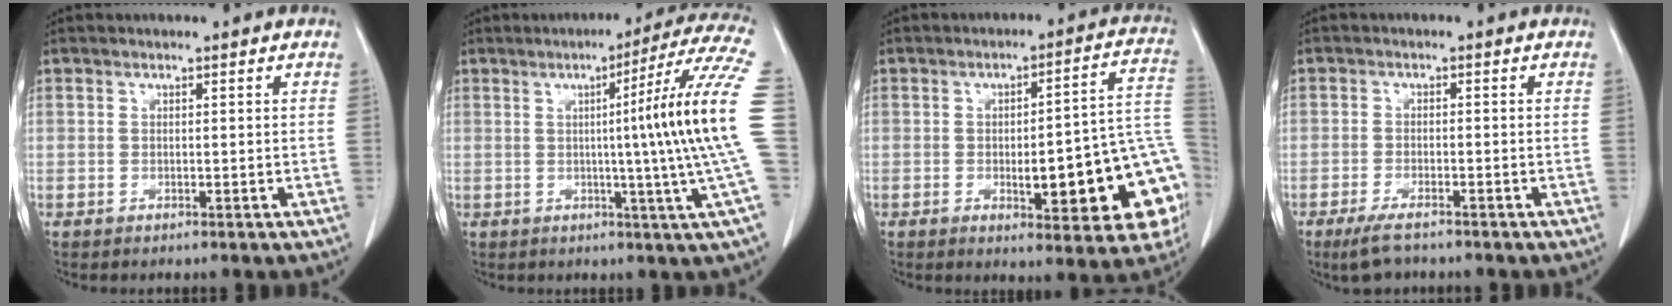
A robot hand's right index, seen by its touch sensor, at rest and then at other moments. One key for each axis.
{"total": 15.6, "fx": 0.2, "fy": -3.1, "fz": 15.3, "tx": -0.186, "ty": 0.001, "tz": -0.008}
{"total": 18.1, "fx": -4.3, "fy": 3.8, "fz": 17.2, "tx": -0.137, "ty": 0.036, "tz": -0.039}
{"total": 4.4, "fx": -3.3, "fy": 1.1, "fz": 2.7, "tx": -0.054, "ty": -0.007, "tz": -0.055}